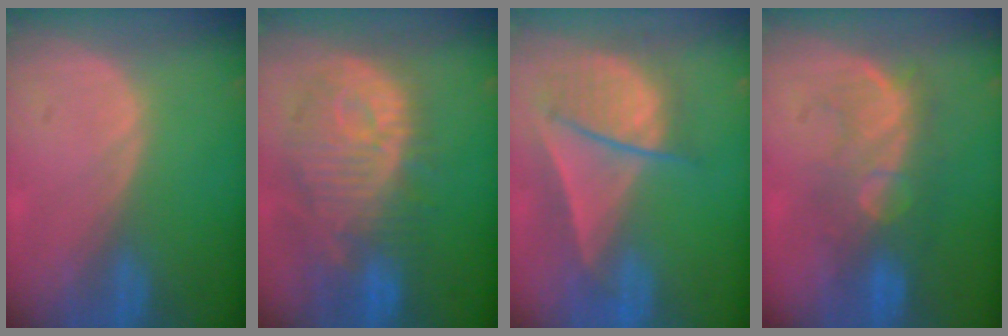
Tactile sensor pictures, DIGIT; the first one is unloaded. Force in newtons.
{"total": 12.6, "press": 11.2, "slide": 5.7}
{"total": 8.2, "press": 7.5, "slide": 3.3}
{"total": 7.9, "press": 7.8, "slide": 1.3}